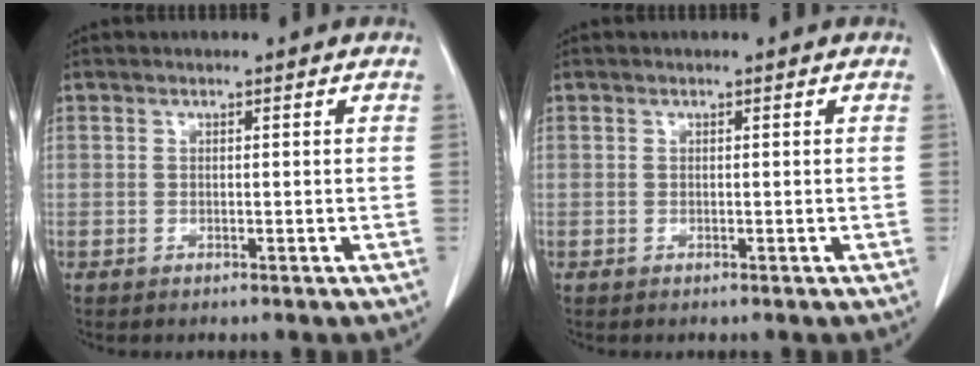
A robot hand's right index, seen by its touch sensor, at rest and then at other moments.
{"total": 0.0}